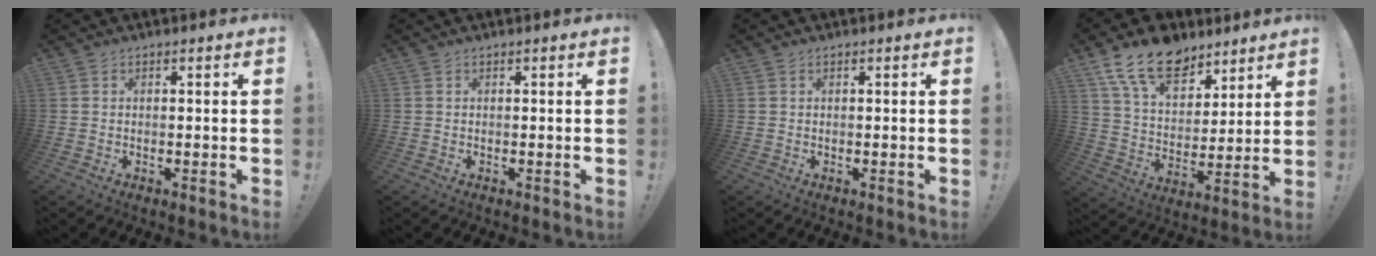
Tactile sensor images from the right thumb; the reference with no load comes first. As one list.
[{"total": 0.0}, {"total": 0.0}, {"total": 16.9, "force": [11.3, 9.5, 8.0], "torque": [-0.137, -0.069, 0.210]}]